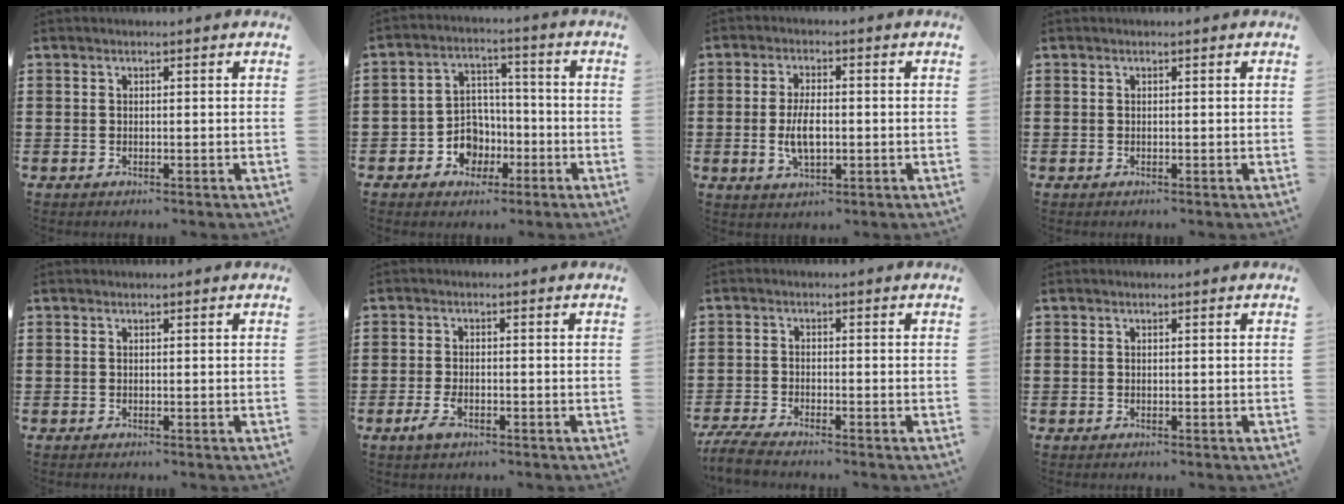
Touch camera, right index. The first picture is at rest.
{"total": 5.8, "force": [-2.4, 4.9, 1.9], "torque": [-0.045, 0.016, -0.040]}
{"total": 5.1, "force": [-0.7, 2.2, 4.6], "torque": [-0.096, -0.002, -0.015]}
{"total": 0.0}
{"total": 0.0}
{"total": 2.9, "force": [-1.3, 1.2, 2.3], "torque": [-0.057, -0.008, -0.027]}
{"total": 3.7, "force": [-3.5, -0.1, 1.2], "torque": [-0.042, -0.015, -0.073]}
{"total": 0.0}